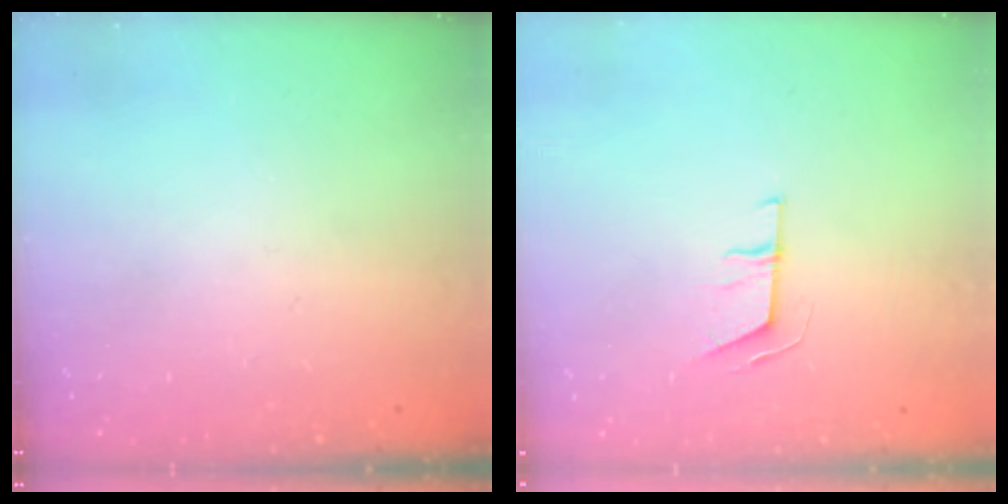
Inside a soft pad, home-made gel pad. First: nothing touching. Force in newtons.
{"total": 6.1, "press": 6.1, "slide": 1.0}